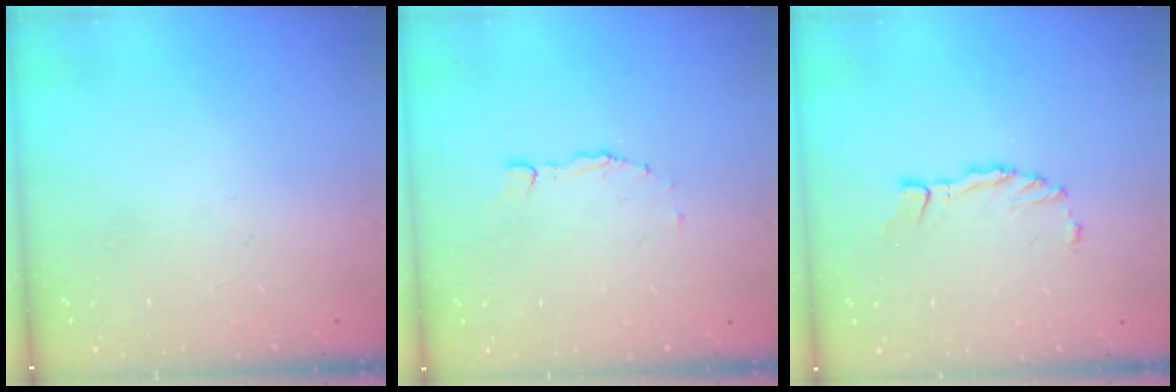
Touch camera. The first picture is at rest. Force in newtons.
{"total": 1.7, "press": 1.7, "slide": 0.4}
{"total": 2.7, "press": 2.7, "slide": 0.2}